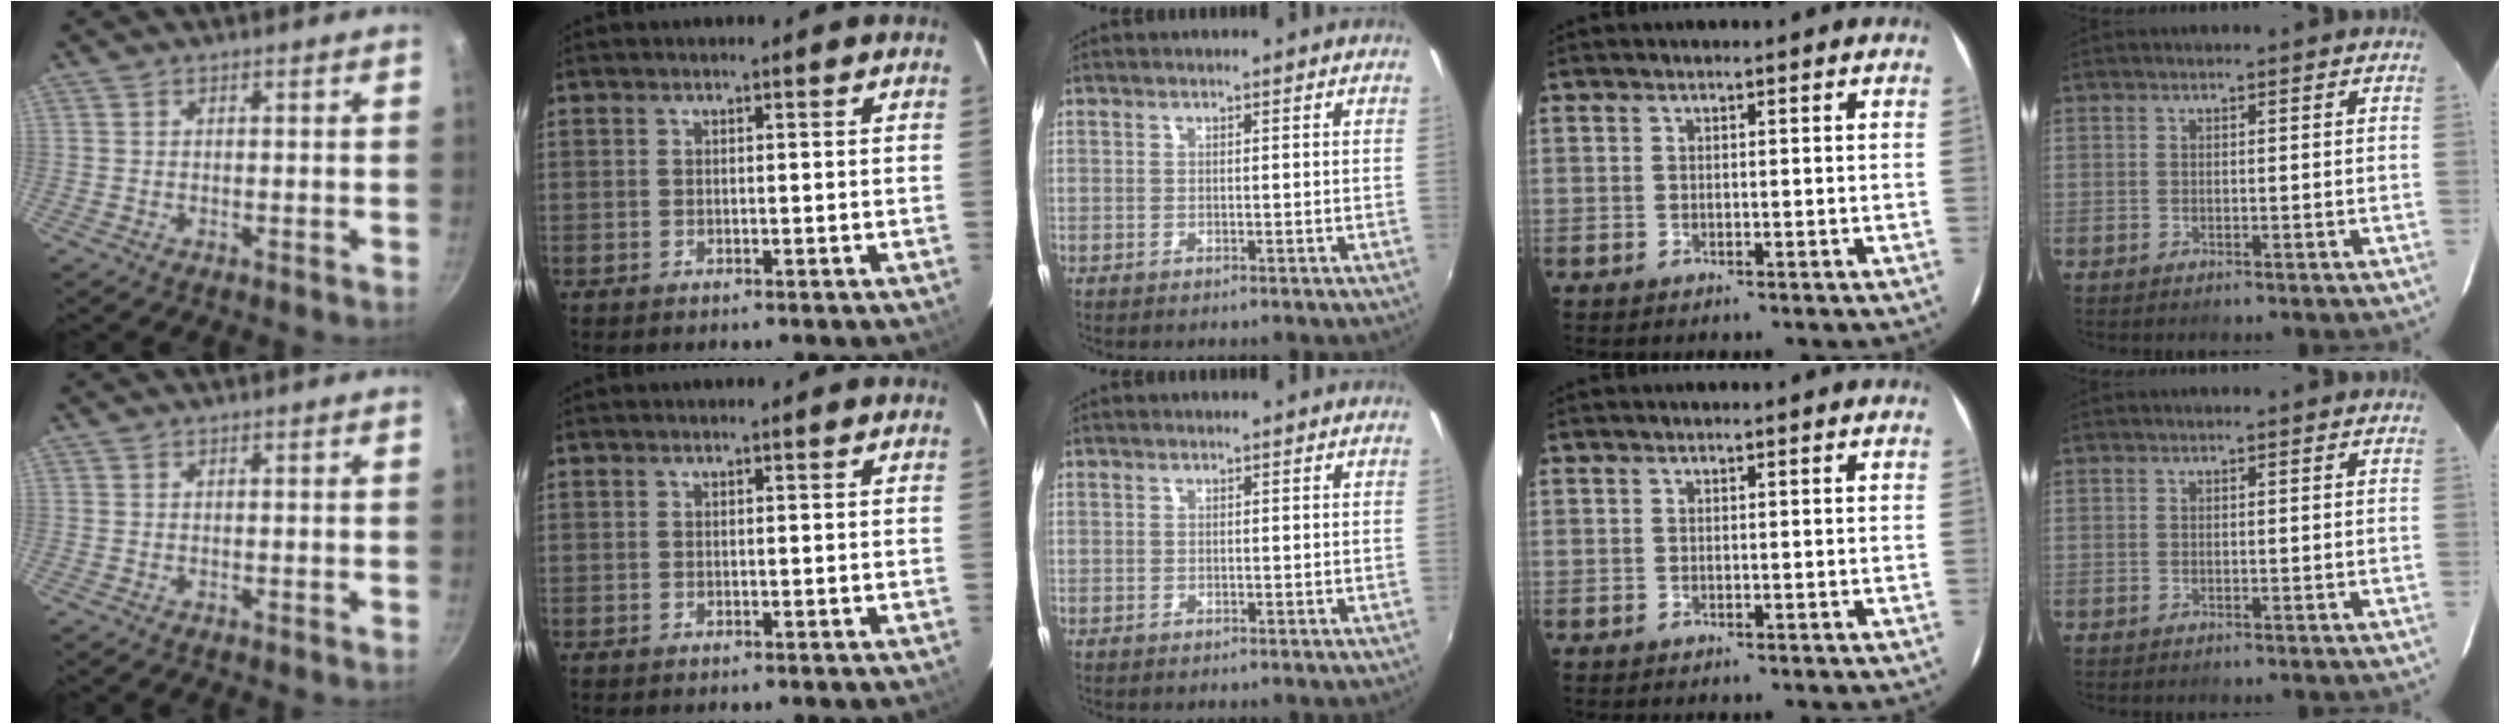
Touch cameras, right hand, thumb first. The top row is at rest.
{}